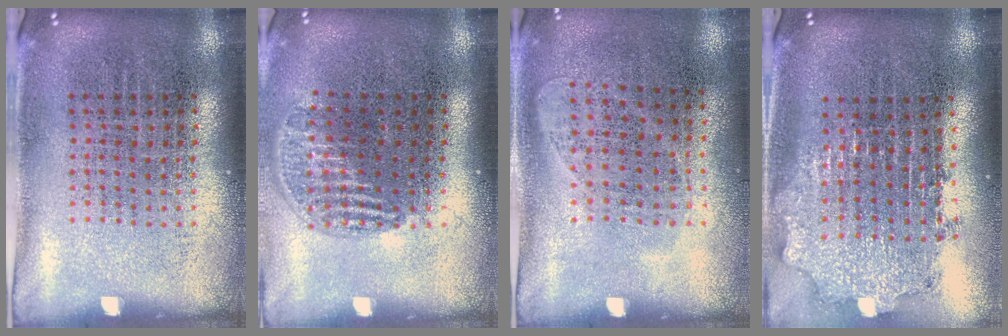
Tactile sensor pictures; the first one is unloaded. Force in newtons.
{"total": 1.2, "press": 1.0, "slide": 0.6}
{"total": 1.0, "press": 0.9, "slide": 0.4}
{"total": 2.0, "press": 1.6, "slide": 1.3}